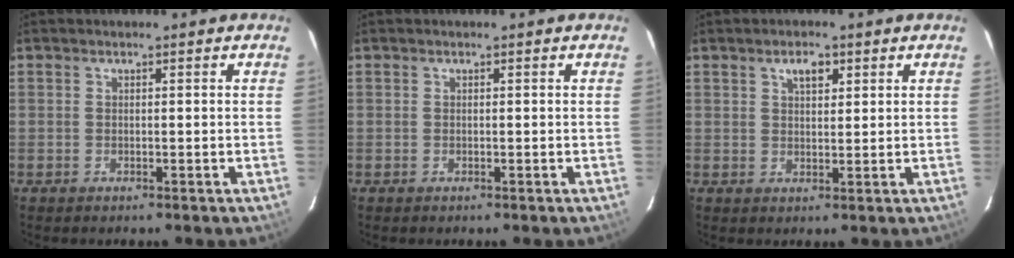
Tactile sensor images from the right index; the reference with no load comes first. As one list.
[{"total": 0.0}, {"total": 3.3, "force": [1.8, 1.7, 2.2], "torque": [-0.035, 0.008, 0.030]}]